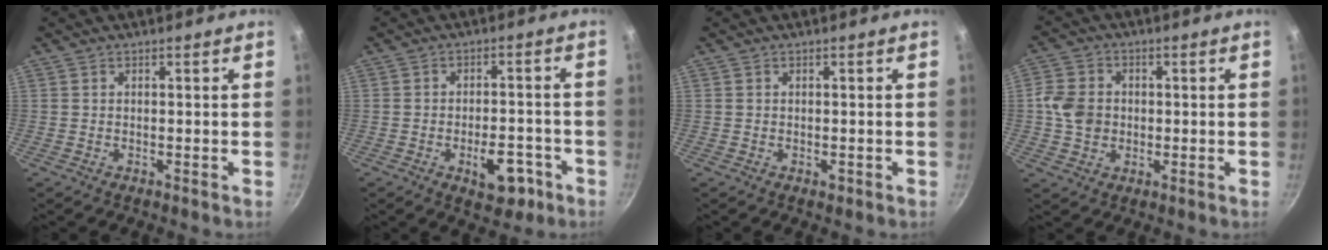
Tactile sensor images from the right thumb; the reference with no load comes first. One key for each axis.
{"total": 8.2, "fx": -3.6, "fy": 4.5, "fz": 5.9, "tx": -0.049, "ty": 0.021, "tz": -0.041}
{"total": 0.9, "fx": -0.3, "fy": 0.7, "fz": 0.5, "tx": -0.005, "ty": 0.001, "tz": -0.004}
{"total": 7.0, "fx": -0.2, "fy": 5.9, "fz": 3.8, "tx": -0.056, "ty": 0.007, "tz": -0.011}